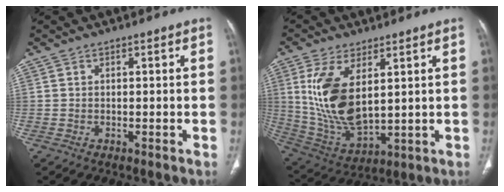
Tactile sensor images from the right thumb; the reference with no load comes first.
{"total": 15.1, "force": [4.0, 7.3, 12.6], "torque": [-0.251, -0.023, 0.098]}